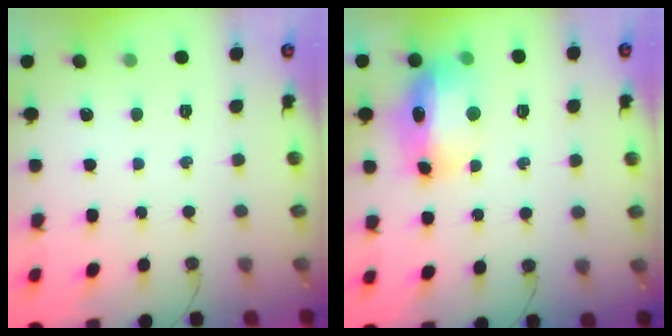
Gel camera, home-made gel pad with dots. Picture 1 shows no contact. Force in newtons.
{"total": 13.3, "press": 13.2, "slide": 1.2}